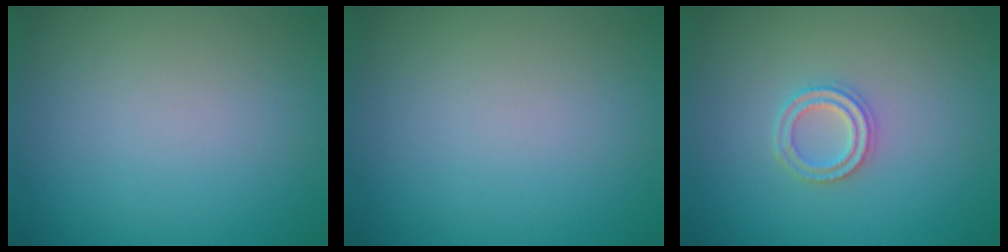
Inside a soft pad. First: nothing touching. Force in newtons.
{"total": 0.0}
{"total": 2.2, "press": 2.2, "slide": 0.5}